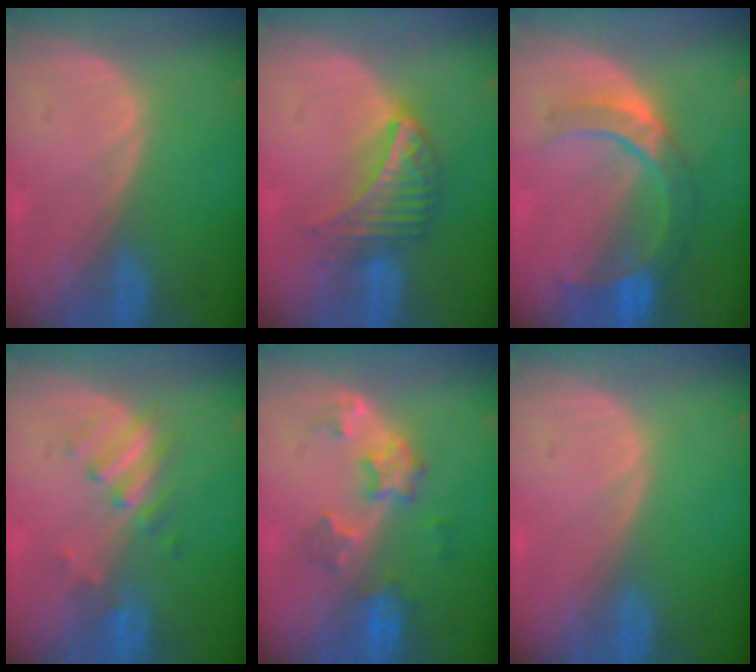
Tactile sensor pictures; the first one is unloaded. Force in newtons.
{"total": 6.8, "press": 6.1, "slide": 3.0}
{"total": 7.3, "press": 7.2, "slide": 0.8}
{"total": 3.6, "press": 3.6, "slide": 0.5}
{"total": 6.0, "press": 5.5, "slide": 2.4}
{"total": 0.0}